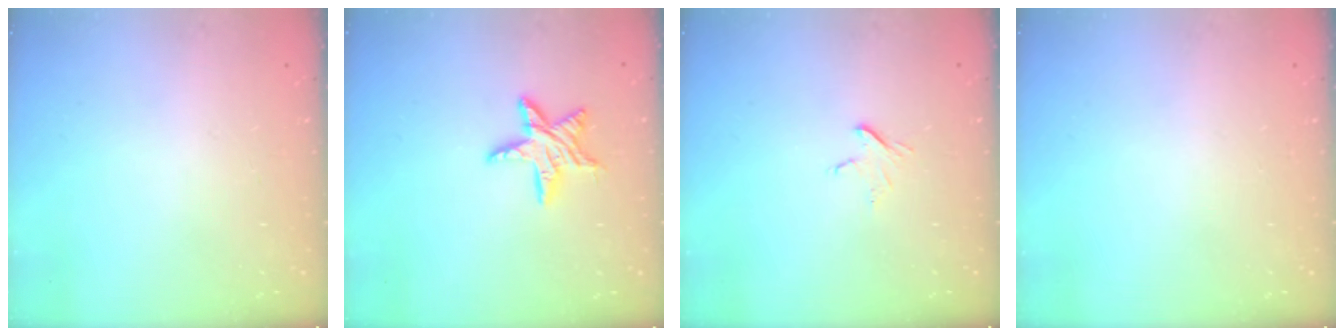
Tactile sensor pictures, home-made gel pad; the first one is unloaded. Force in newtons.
{"total": 9.8, "press": 9.8, "slide": 0.6}
{"total": 3.6, "press": 3.5, "slide": 0.3}
{"total": 0.0}